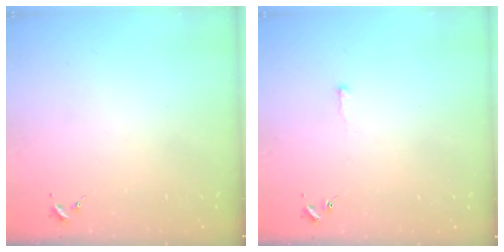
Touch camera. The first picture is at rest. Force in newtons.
{"total": 2.6, "press": 2.6, "slide": 0.4}